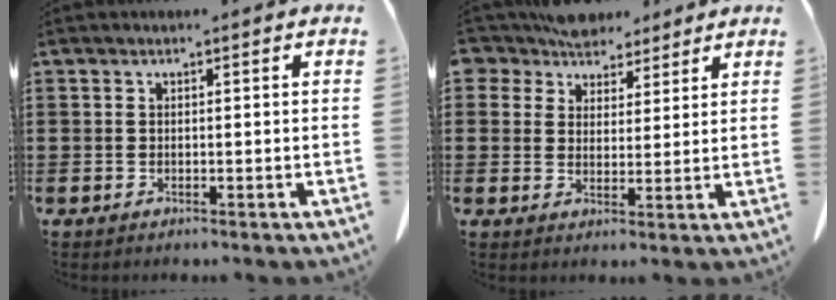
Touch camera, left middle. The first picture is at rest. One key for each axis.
{"total": 6.2, "fx": 5.5, "fy": 2.8, "fz": 0.8, "tx": -0.044, "ty": -0.012, "tz": 0.104}